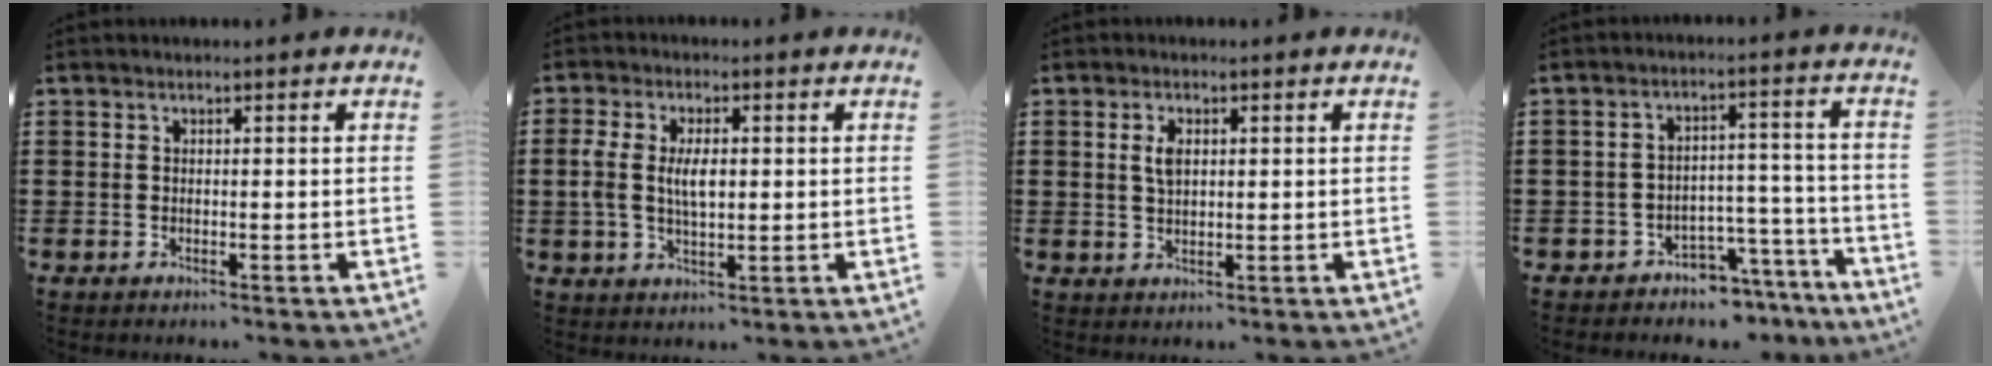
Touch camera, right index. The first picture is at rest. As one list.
[{"total": 5.5, "force": [0.4, 2.5, 4.9], "torque": [-0.112, 0.004, 0.000]}, {"total": 3.0, "force": [0.8, 1.5, 2.5], "torque": [-0.054, 0.009, 0.012]}, {"total": 4.9, "force": [-4.5, 1.5, 0.8], "torque": [-0.021, 0.016, -0.091]}]